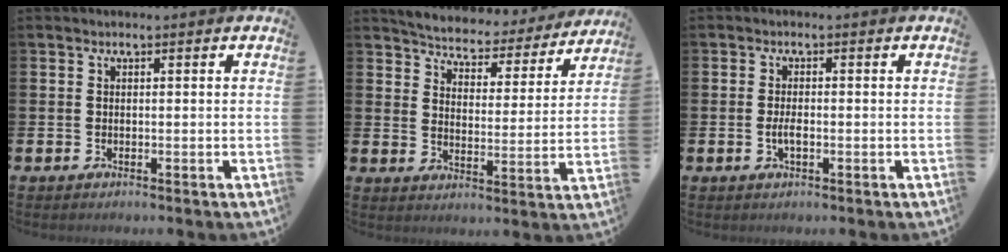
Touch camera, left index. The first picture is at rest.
{"total": 5.0, "force": [4.9, 0.9, 0.4], "torque": [-0.038, -0.042, 0.080]}
{"total": 2.0, "force": [-0.4, 0.7, 1.8], "torque": [-0.028, -0.002, -0.009]}